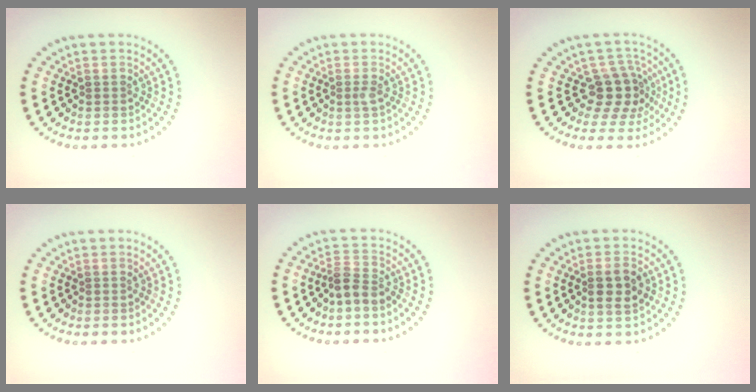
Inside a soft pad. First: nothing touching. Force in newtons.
{"total": 0.7, "press": 0.5, "slide": 0.6}
{"total": 4.0, "press": 3.1, "slide": 2.5}
{"total": 0.0}
{"total": 2.3, "press": 1.8, "slide": 1.4}
{"total": 2.7, "press": 2.6, "slide": 0.4}